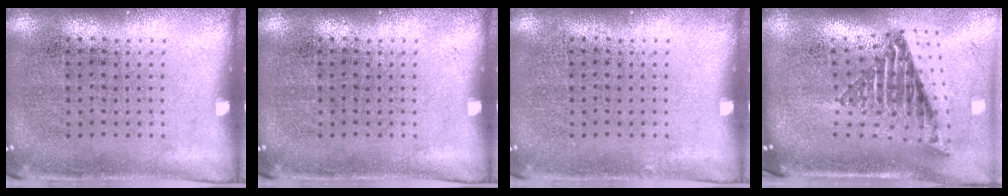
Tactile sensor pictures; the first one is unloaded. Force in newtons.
{"total": 0.0}
{"total": 0.0}
{"total": 2.6, "press": 1.6, "slide": 2.0}